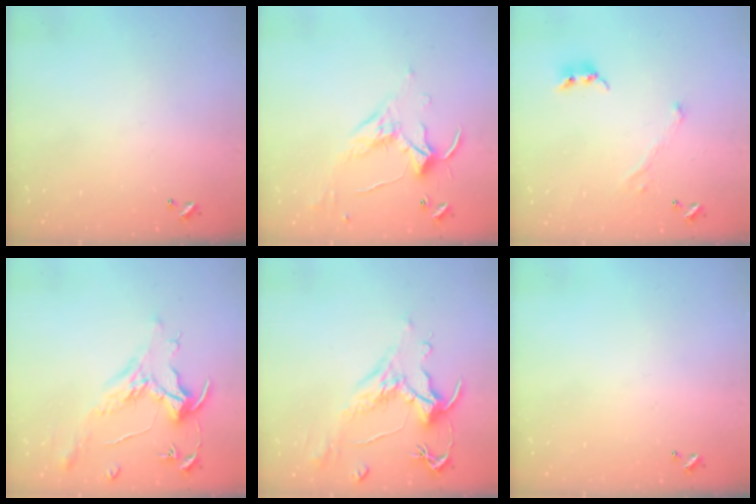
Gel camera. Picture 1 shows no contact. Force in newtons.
{"total": 1.2, "press": 0.8, "slide": 0.8}
{"total": 1.8, "press": 1.6, "slide": 0.9}
{"total": 1.6, "press": 1.4, "slide": 0.7}
{"total": 1.6, "press": 0.7, "slide": 1.5}
{"total": 0.0}